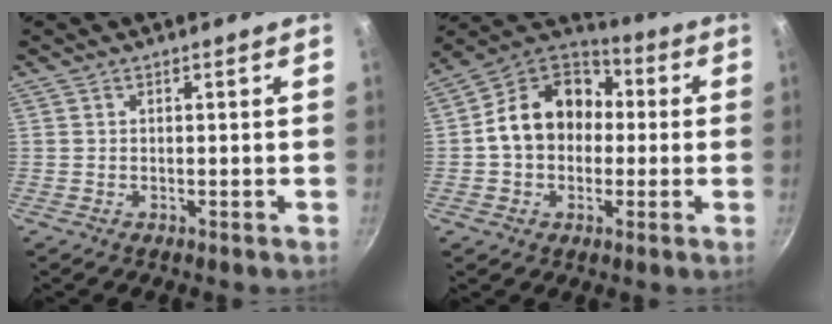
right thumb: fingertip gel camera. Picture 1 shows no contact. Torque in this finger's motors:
{"motor_torque": [1.36, 2.81, 1.37, -0.37, 0.14]}